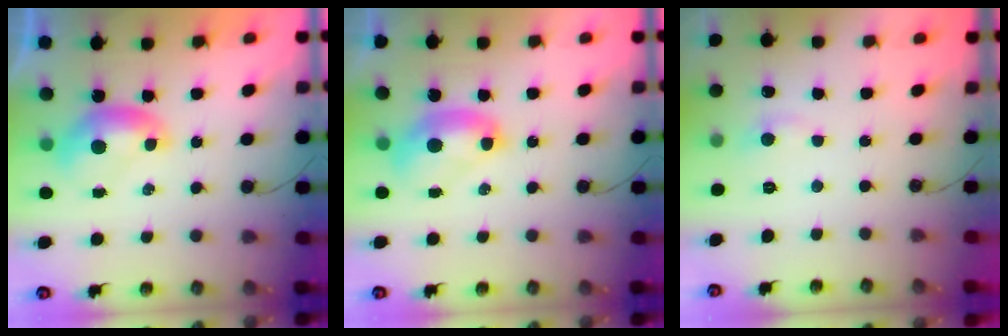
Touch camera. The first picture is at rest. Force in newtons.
{"total": 2.7, "press": 2.7, "slide": 0.1}
{"total": 1.5, "press": 1.2, "slide": 0.9}